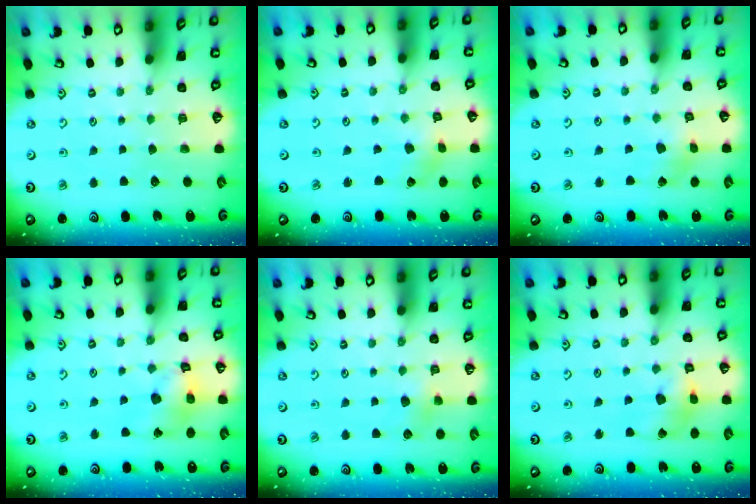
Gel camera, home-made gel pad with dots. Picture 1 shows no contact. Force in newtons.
{"total": 0.5, "press": 0.5, "slide": 0.2}
{"total": 2.2, "press": 2.2, "slide": 0.4}
{"total": 11.2, "press": 11.1, "slide": 1.2}
{"total": 4.5, "press": 4.4, "slide": 0.7}
{"total": 9.9, "press": 9.8, "slide": 1.1}